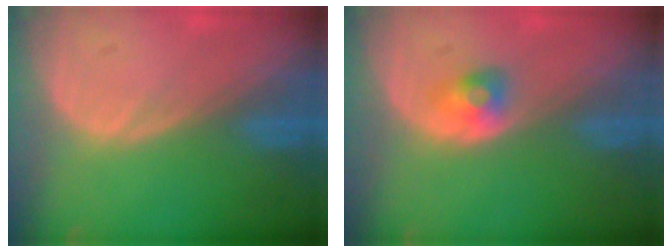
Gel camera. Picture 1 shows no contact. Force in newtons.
{"total": 2.5, "press": 2.3, "slide": 0.9}